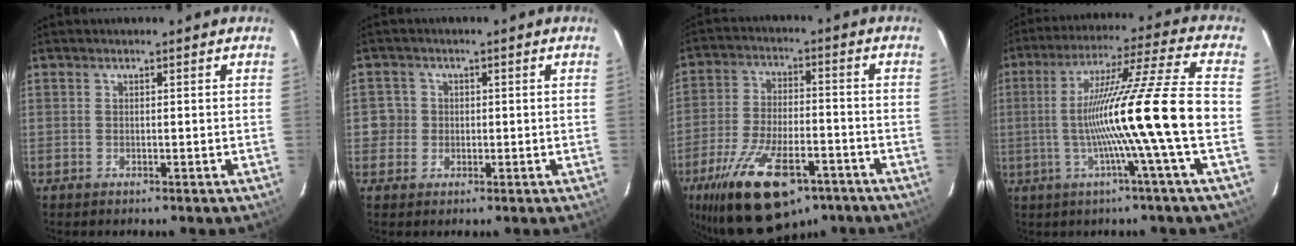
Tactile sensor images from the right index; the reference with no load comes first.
{"total": 3.2, "force": [-0.4, 3.2, 0.2], "torque": [0.006, 0.018, -0.005]}
{"total": 20.4, "force": [-13.3, 8.7, 12.8], "torque": [-0.255, -0.028, -0.214]}
{"total": 16.3, "force": [-3.4, -3.7, 15.5], "torque": [-0.261, -0.007, -0.061]}